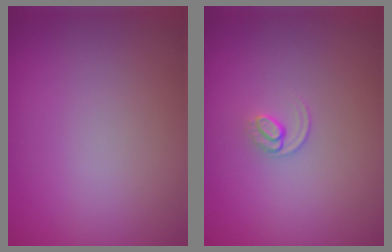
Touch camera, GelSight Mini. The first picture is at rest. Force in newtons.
{"total": 1.0, "press": 0.6, "slide": 0.8}